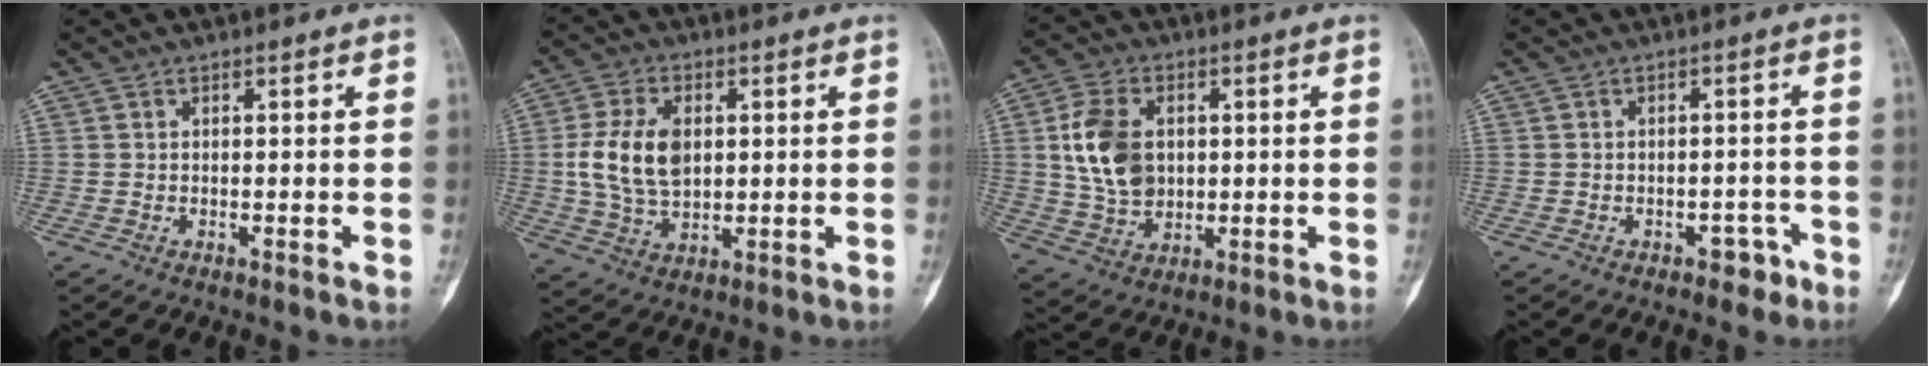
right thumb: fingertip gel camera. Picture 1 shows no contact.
{"total": 11.5, "force": [1.3, 7.3, 8.8], "torque": [-0.168, -0.003, 0.031]}
{"total": 11.7, "force": [1.6, 8.2, 8.2], "torque": [-0.147, -0.001, 0.037]}
{"total": 3.2, "force": [-2.0, 2.0, 1.5], "torque": [-0.006, 0.021, -0.021]}